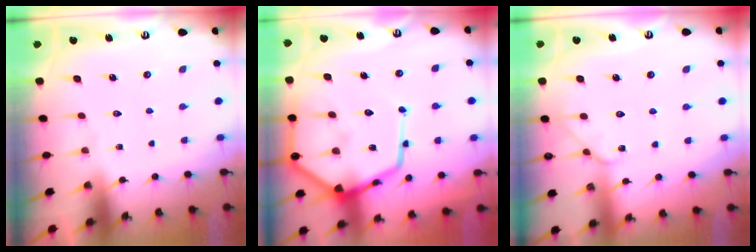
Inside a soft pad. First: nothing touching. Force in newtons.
{"total": 18.6, "press": 18.4, "slide": 2.0}
{"total": 5.7, "press": 5.7, "slide": 0.8}